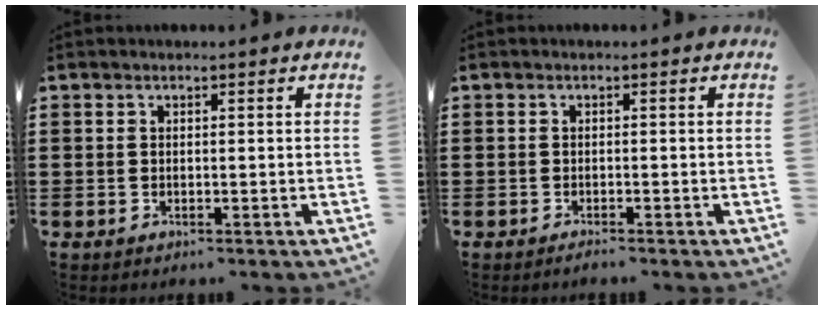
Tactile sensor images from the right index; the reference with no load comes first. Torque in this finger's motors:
{"motor_torque": [-1.11, 1.03, -1.05, -0.15]}